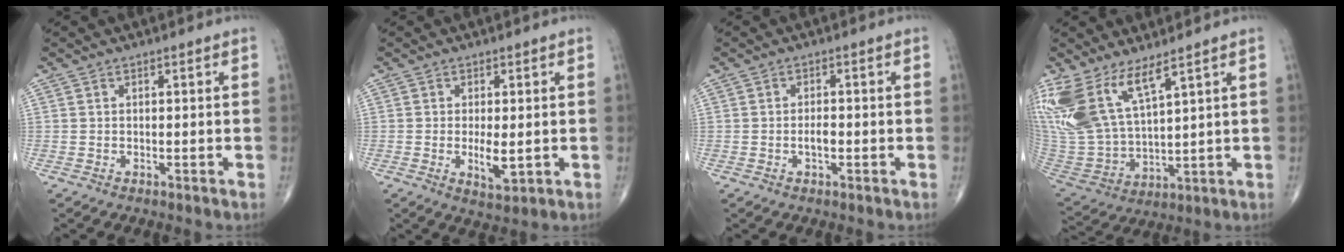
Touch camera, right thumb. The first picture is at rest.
{"total": 4.5, "force": [-0.5, 1.6, 4.1], "torque": [-0.071, -0.013, -0.004]}
{"total": 1.9, "force": [-0.6, 0.8, 1.6], "torque": [-0.029, 0.003, -0.011]}
{"total": 16.5, "force": [10.1, 6.2, 11.6], "torque": [-0.260, -0.050, 0.217]}